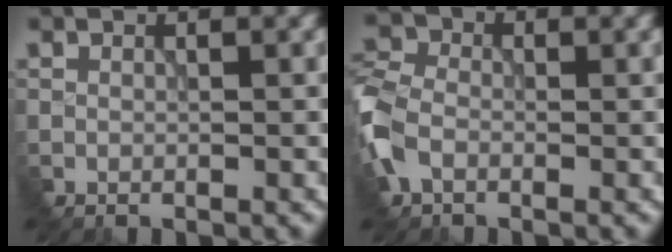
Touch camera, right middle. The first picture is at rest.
{"total": 4.5, "force": [-1.8, 3.1, 2.7], "torque": [-0.077, 0.005, -0.057]}